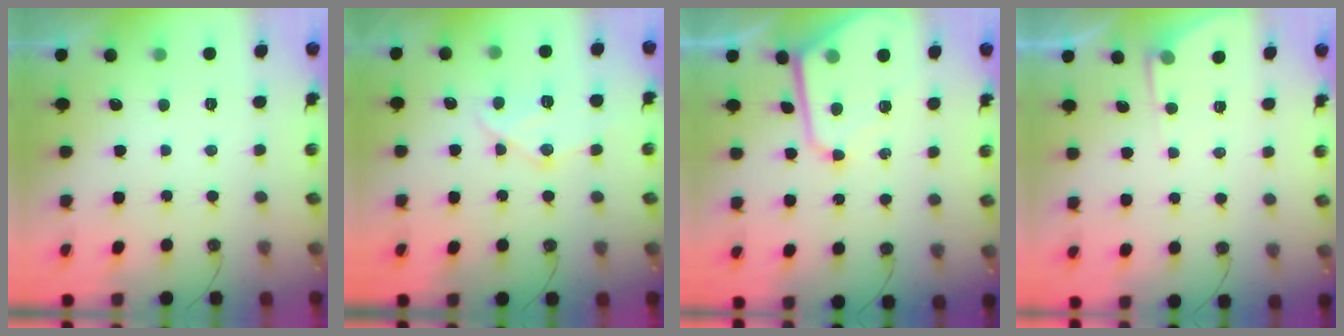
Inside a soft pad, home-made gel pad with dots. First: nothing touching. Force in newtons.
{"total": 12.8, "press": 12.8, "slide": 1.4}
{"total": 10.4, "press": 10.4, "slide": 0.9}
{"total": 3.9, "press": 3.8, "slide": 0.6}